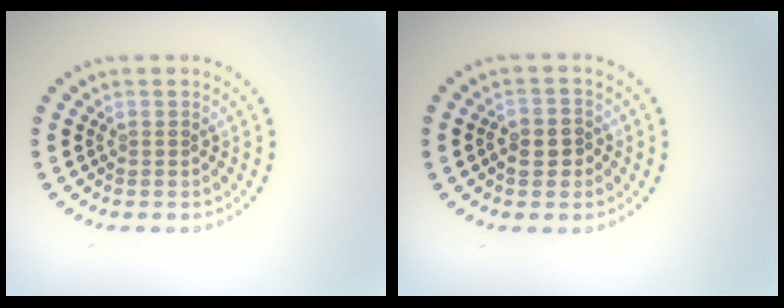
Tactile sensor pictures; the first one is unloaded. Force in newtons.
{"total": 1.9, "press": 1.9, "slide": 0.5}